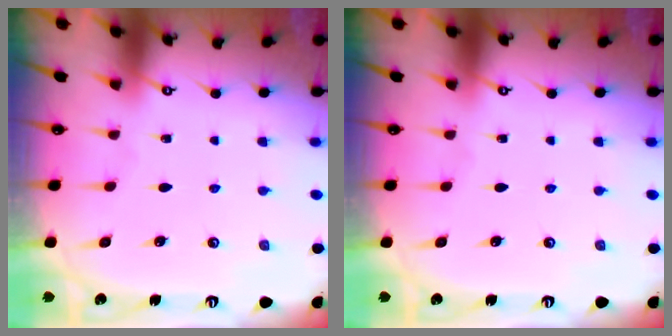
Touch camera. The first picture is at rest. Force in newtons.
{"total": 0.0}